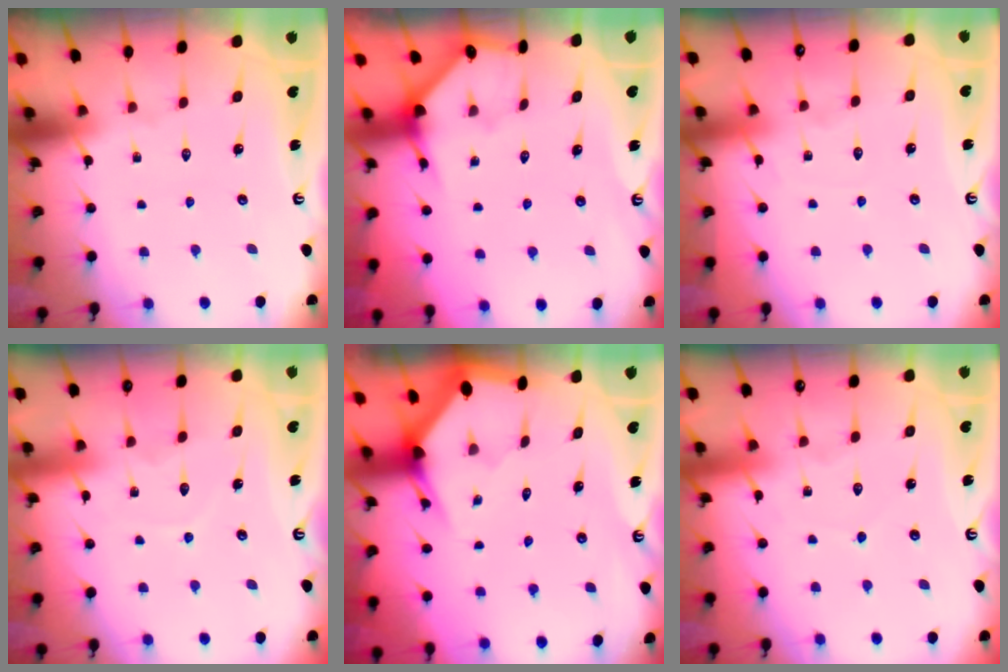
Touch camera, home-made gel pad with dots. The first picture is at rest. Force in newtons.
{"total": 3.1, "press": 3.1, "slide": 0.4}
{"total": 2.7, "press": 2.7, "slide": 0.3}
{"total": 5.0, "press": 5.0, "slide": 0.2}
{"total": 2.8, "press": 2.8, "slide": 0.1}
{"total": 3.0, "press": 2.9, "slide": 0.4}